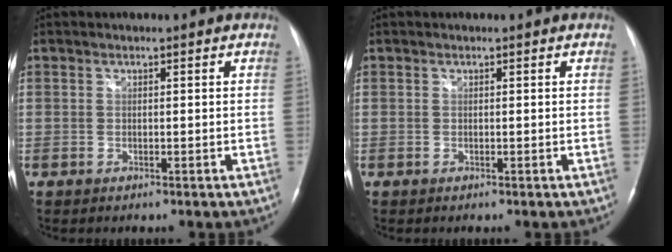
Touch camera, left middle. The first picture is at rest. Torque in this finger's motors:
{"motor_torque": [0.00, 0.00, -0.04, 0.00]}